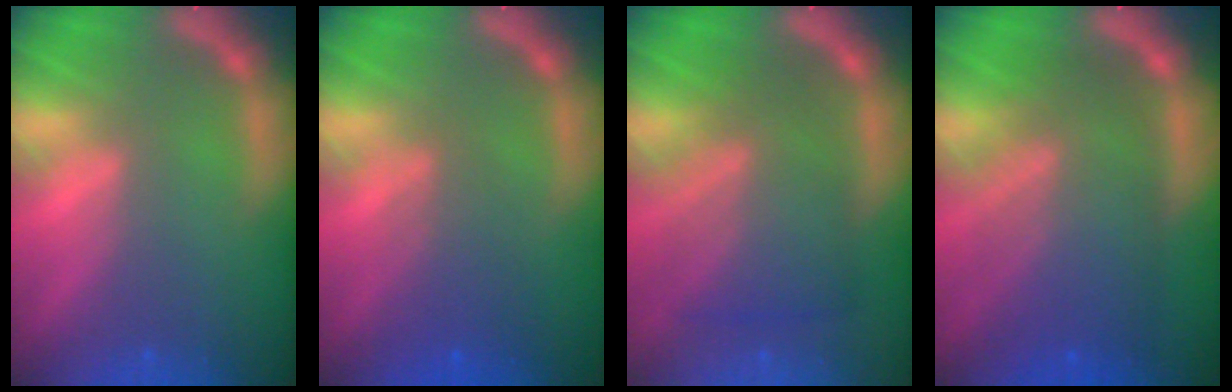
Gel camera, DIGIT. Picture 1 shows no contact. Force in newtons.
{"total": 3.6}
{"total": 7.6}
{"total": 9.5}